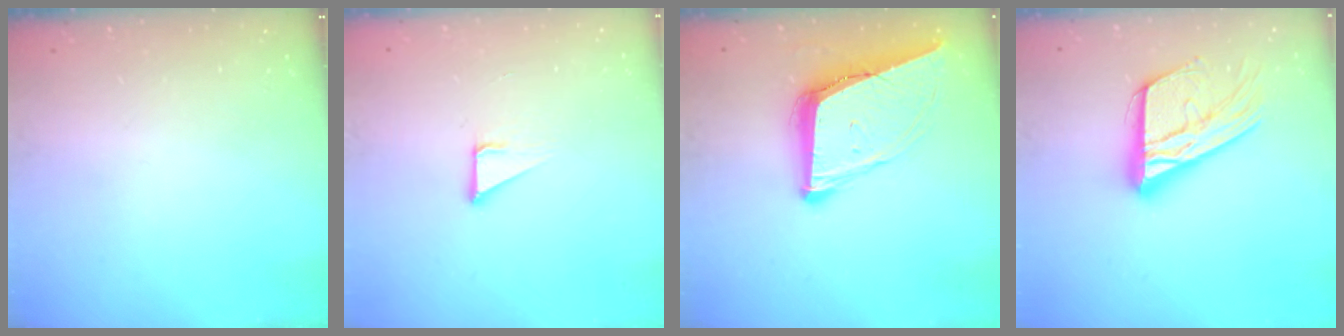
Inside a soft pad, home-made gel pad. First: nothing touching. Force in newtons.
{"total": 2.1, "press": 2.1, "slide": 0.0}
{"total": 11.8, "press": 11.2, "slide": 3.8}
{"total": 17.5, "press": 17.4, "slide": 1.4}